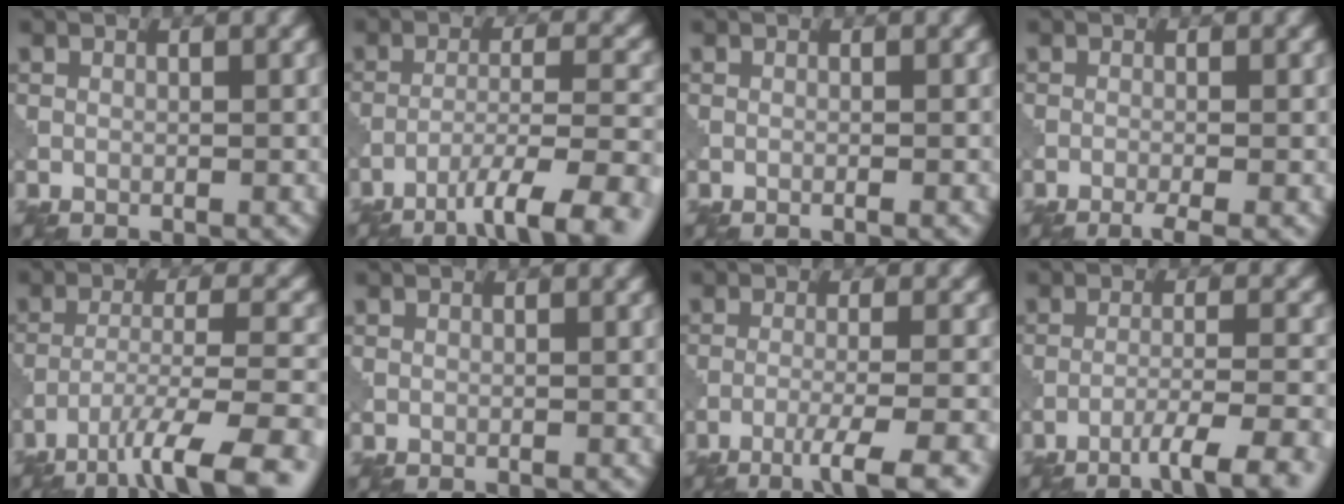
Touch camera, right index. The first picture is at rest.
{"total": 8.1, "force": [-5.3, 1.5, 6.0], "torque": [-0.092, 0.004, -0.080]}
{"total": 0.5, "force": [-0.3, 0.1, 0.4], "torque": [-0.004, 0.001, -0.008]}
{"total": 2.0, "force": [-1.2, 0.3, 1.6], "torque": [-0.026, -0.002, -0.027]}
{"total": 9.1, "force": [-6.1, 1.7, 6.5], "torque": [-0.105, 0.004, -0.100]}
{"total": 0.0}
{"total": 5.0, "force": [-2.9, 0.7, 4.0], "torque": [-0.059, 0.003, -0.058]}
{"total": 5.8, "force": [-3.7, 0.8, 4.4], "torque": [-0.060, 0.006, -0.063]}